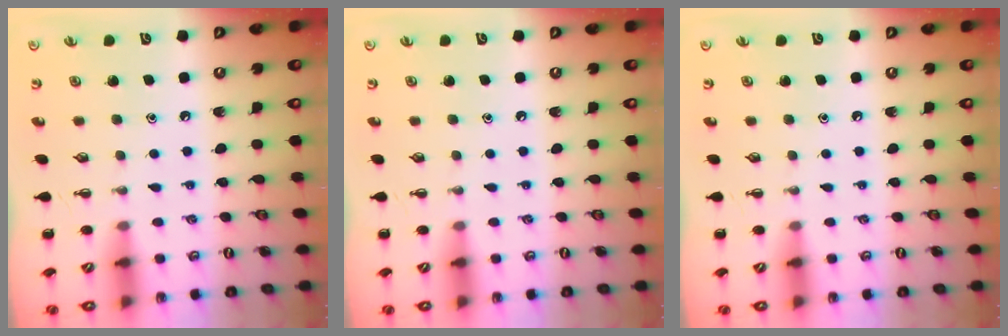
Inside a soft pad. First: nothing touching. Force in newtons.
{"total": 0.0}
{"total": 0.0}